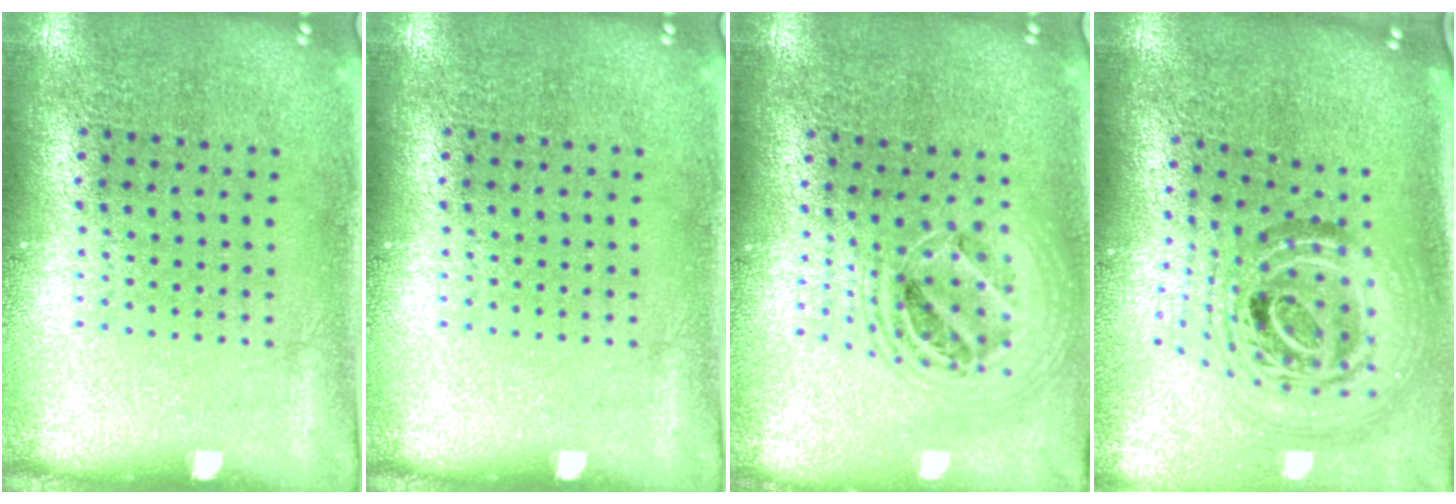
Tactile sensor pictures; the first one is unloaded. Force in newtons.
{"total": 0.0}
{"total": 2.0, "press": 1.7, "slide": 1.2}
{"total": 2.1, "press": 1.7, "slide": 1.3}